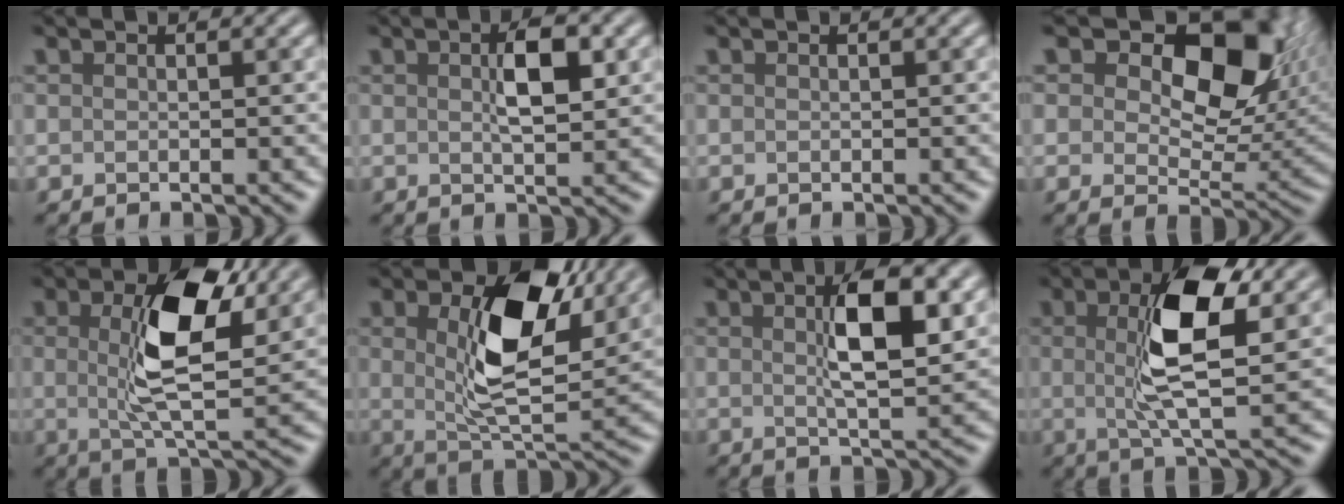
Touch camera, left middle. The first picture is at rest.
{"total": 3.8, "force": [0.9, 1.3, 3.5], "torque": [-0.062, 0.004, 0.014]}
{"total": 0.0}
{"total": 12.8, "force": [4.8, 7.5, 9.2], "torque": [-0.130, -0.006, 0.078]}
{"total": 8.6, "force": [2.2, 3.5, 7.5], "torque": [-0.133, 0.000, 0.035]}
{"total": 9.5, "force": [2.9, 4.7, 7.8], "torque": [-0.140, -0.004, 0.049]}
{"total": 6.7, "force": [1.6, 2.0, 6.2], "torque": [-0.098, 0.007, 0.024]}
{"total": 8.2, "force": [1.7, 2.7, 7.5], "torque": [-0.135, 0.004, 0.026]}